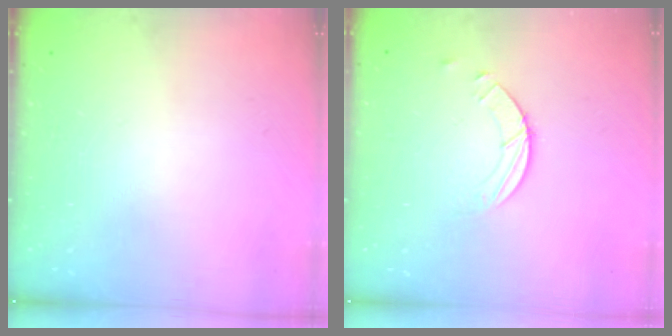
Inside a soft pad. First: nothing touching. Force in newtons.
{"total": 2.6, "press": 2.6, "slide": 0.3}